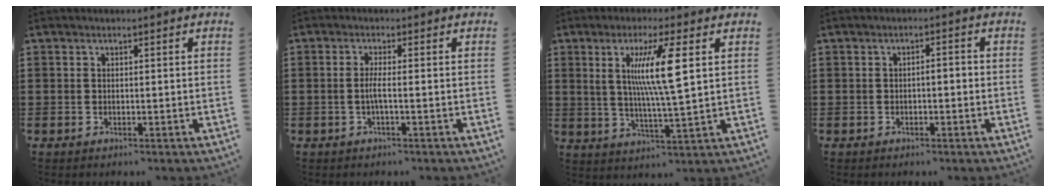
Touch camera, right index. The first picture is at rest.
{"total": 2.3, "force": [-0.5, 0.0, 2.3], "torque": [-0.057, -0.009, -0.017]}
{"total": 9.5, "force": [2.8, 0.6, 9.1], "torque": [-0.179, 0.002, 0.041]}
{"total": 1.2, "force": [-0.6, 0.4, 1.0], "torque": [-0.020, -0.002, -0.012]}